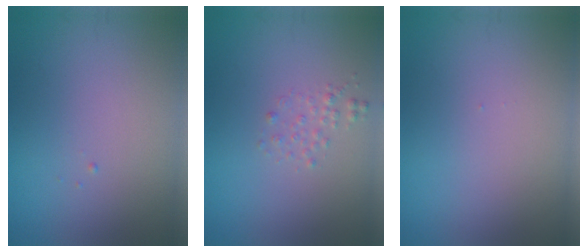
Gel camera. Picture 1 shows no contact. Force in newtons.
{"total": 1.0, "press": 1.0, "slide": 0.0}
{"total": 0.0}